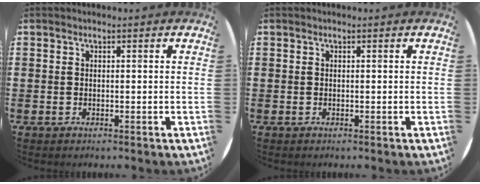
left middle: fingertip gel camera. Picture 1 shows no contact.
{"total": 0.0}